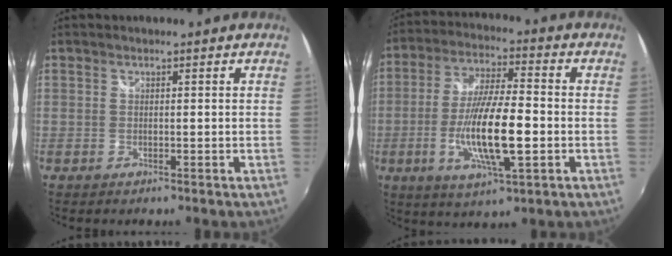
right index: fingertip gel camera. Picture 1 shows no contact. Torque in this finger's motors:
{"motor_torque": [1.23, -0.91, 1.05, 0.21]}